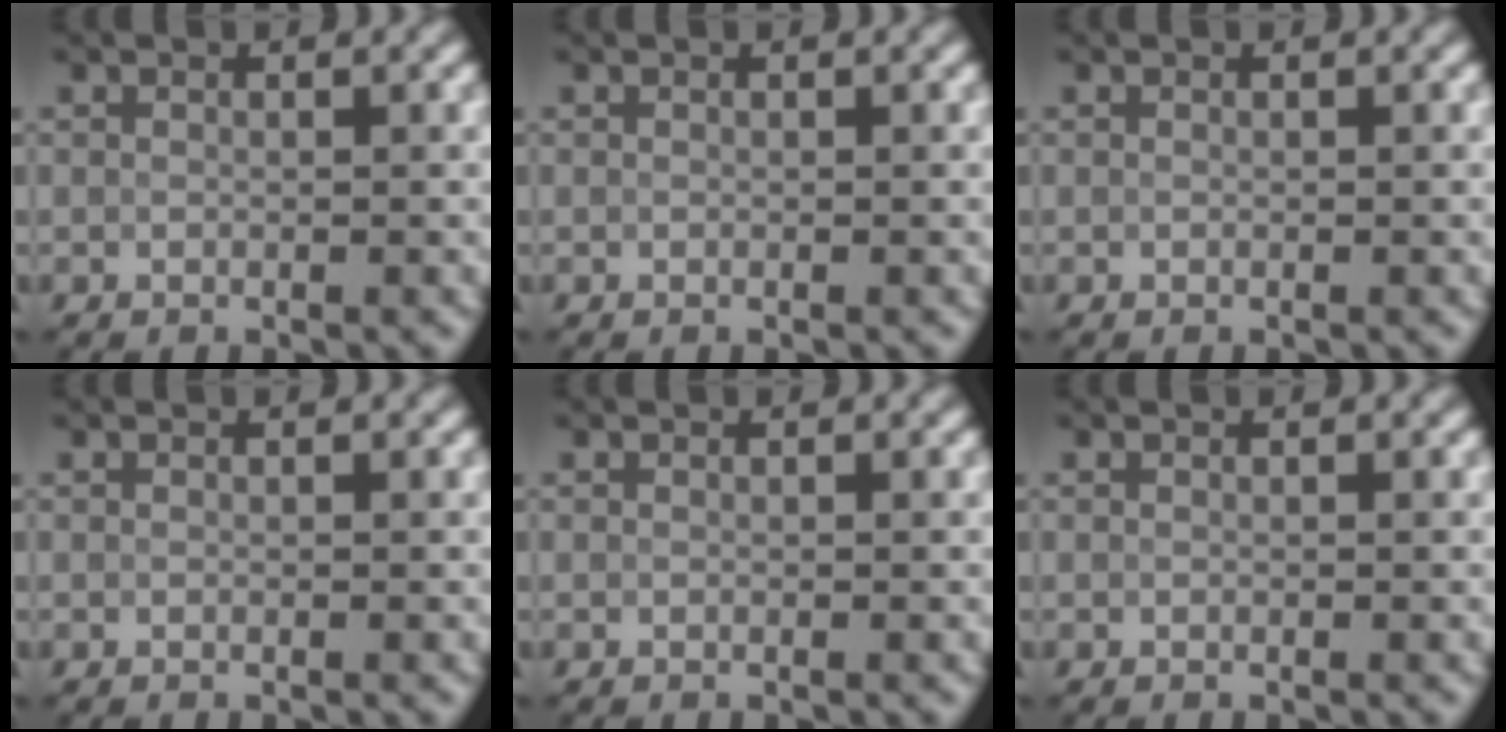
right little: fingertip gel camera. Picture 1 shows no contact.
{"total": 0.0}
{"total": 0.0}
{"total": 0.0}
{"total": 0.0}
{"total": 0.0}